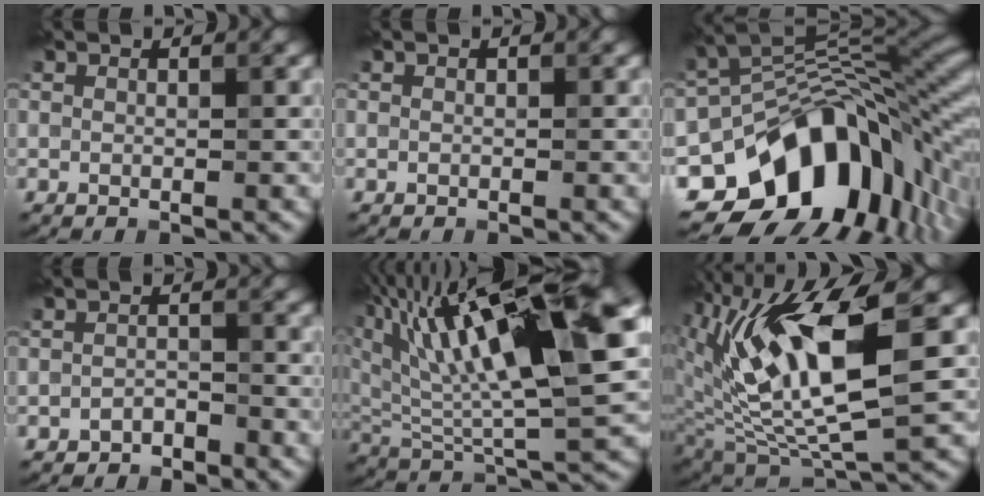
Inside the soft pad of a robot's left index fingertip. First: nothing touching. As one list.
[{"total": 0.0}, {"total": 14.9, "force": [-6.7, 9.3, 9.5], "torque": [-0.137, 0.001, -0.114]}, {"total": 1.5, "force": [-1.3, 0.7, 0.3], "torque": [-0.003, 0.006, -0.024]}, {"total": 15.3, "force": [5.1, 4.6, 13.7], "torque": [-0.225, 0.018, 0.080]}, {"total": 11.5, "force": [2.6, 4.6, 10.2], "torque": [-0.197, -0.005, 0.045]}]